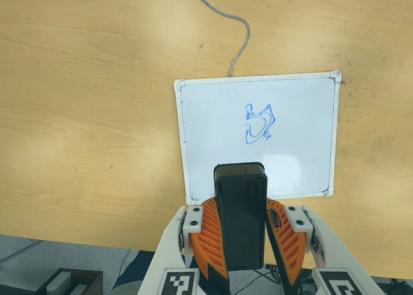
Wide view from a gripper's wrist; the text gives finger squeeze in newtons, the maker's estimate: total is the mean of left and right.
{"total": 9.5, "left": 9.6, "right": 9.4}